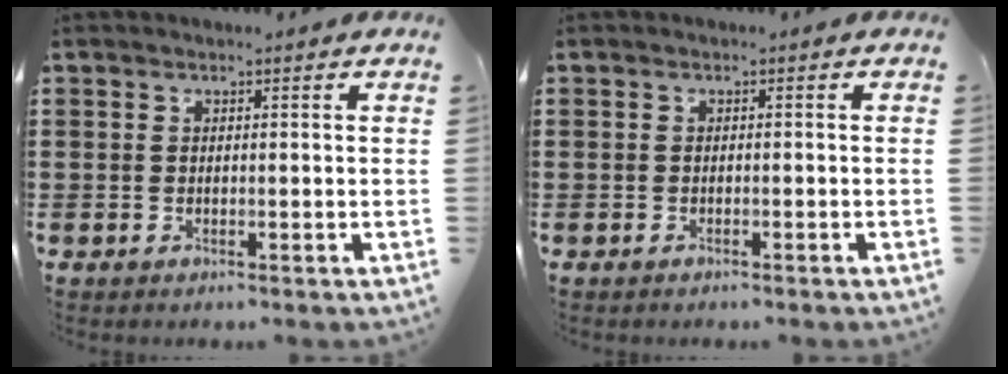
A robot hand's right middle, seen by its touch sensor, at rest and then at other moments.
{"total": 0.7, "force": [-0.7, 0.1, 0.1], "torque": [-0.004, -0.002, -0.014]}